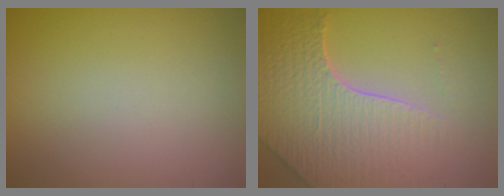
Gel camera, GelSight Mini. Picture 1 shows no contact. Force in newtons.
{"total": 5.8, "press": 4.9, "slide": 3.0}